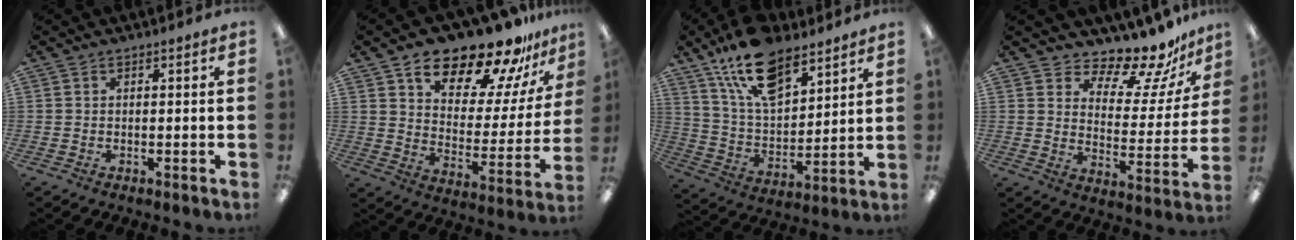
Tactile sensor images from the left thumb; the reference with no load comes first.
{"total": 20.5, "force": [17.0, 6.9, 9.1], "torque": [-0.147, -0.129, 0.286]}
{"total": 17.7, "force": [12.2, 8.5, 9.6], "torque": [-0.177, -0.055, 0.220]}
{"total": 12.6, "force": [11.4, 3.7, 4.0], "torque": [-0.058, -0.107, 0.195]}